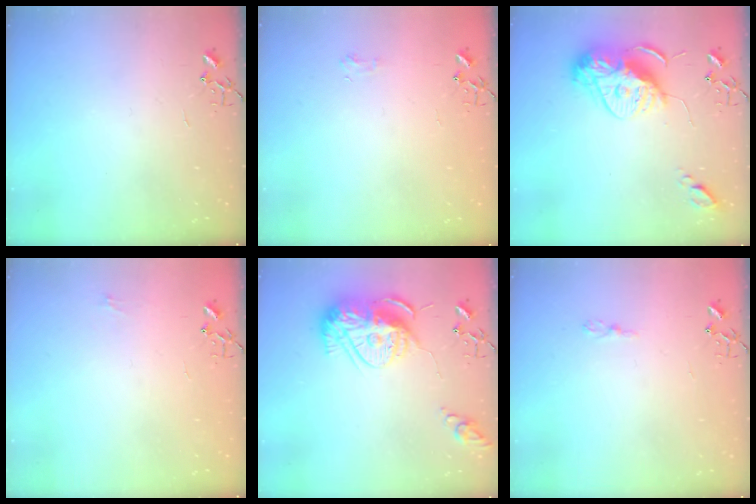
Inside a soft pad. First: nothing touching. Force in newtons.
{"total": 4.8, "press": 4.7, "slide": 0.6}
{"total": 15.3, "press": 15.3, "slide": 1.3}
{"total": 5.0, "press": 5.0, "slide": 0.7}
{"total": 16.0, "press": 16.0, "slide": 1.5}
{"total": 3.6, "press": 3.6, "slide": 0.4}